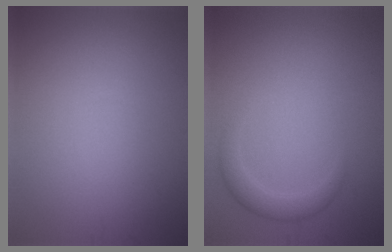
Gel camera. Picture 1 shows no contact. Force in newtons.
{"total": 2.0, "press": 2.0, "slide": 0.2}